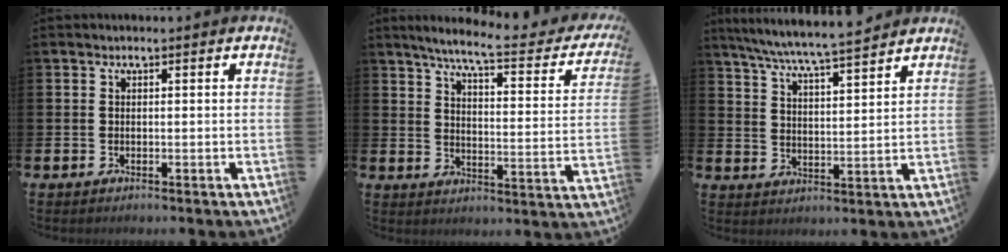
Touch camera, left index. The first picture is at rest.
{"total": 6.6, "force": [5.6, 0.5, 3.5], "torque": [-0.076, -0.043, 0.083]}
{"total": 6.9, "force": [6.6, -0.3, 2.0], "torque": [-0.064, -0.042, 0.116]}